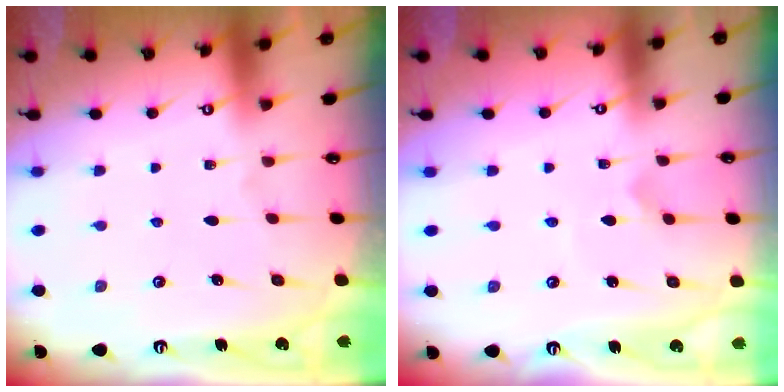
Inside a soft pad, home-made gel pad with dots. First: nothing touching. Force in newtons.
{"total": 1.6, "press": 1.5, "slide": 0.5}